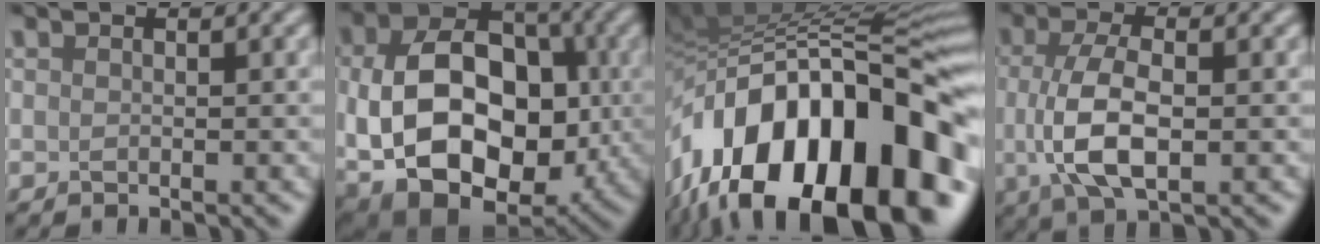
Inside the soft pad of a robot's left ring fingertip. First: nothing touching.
{"total": 15.9, "force": [-1.9, 10.8, 11.5], "torque": [-0.177, -0.016, -0.023]}
{"total": 19.3, "force": [-8.1, 10.1, 14.3], "torque": [-0.223, 0.014, -0.140]}
{"total": 6.3, "force": [-0.4, 2.8, 5.7], "torque": [-0.124, -0.004, -0.007]}